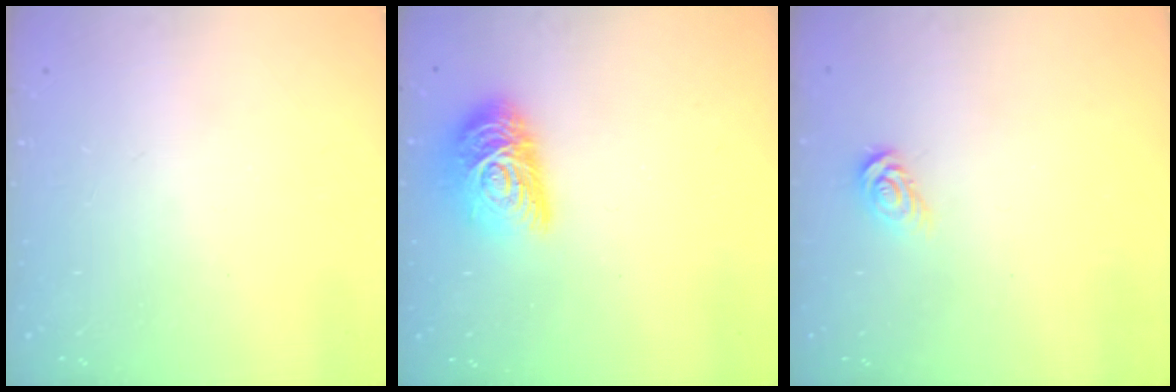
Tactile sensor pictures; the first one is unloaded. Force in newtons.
{"total": 14.9, "press": 14.9, "slide": 0.7}
{"total": 3.8, "press": 3.7, "slide": 0.5}